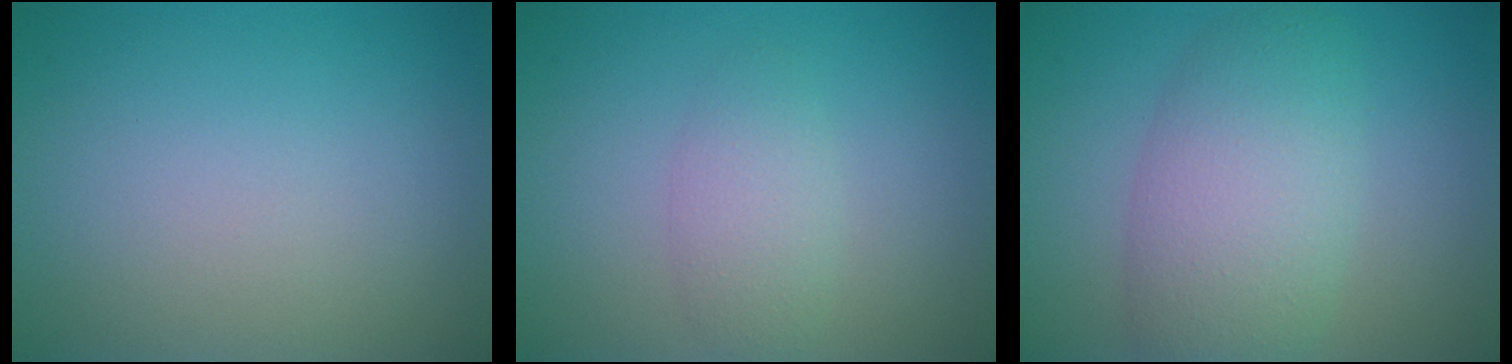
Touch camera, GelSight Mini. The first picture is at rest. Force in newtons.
{"total": 1.2, "press": 1.2, "slide": 0.2}
{"total": 6.3, "press": 6.3, "slide": 0.3}